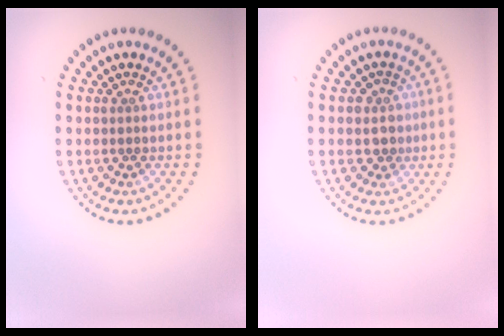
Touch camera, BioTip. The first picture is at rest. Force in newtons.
{"total": 2.1, "press": 1.8, "slide": 1.1}